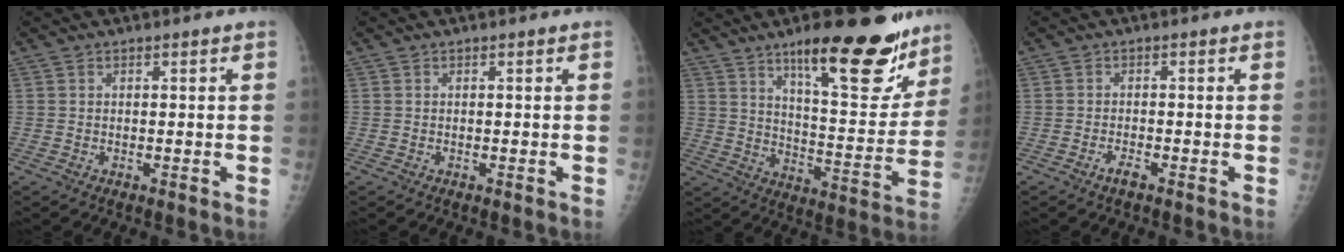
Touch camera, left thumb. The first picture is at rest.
{"total": 0.0}
{"total": 22.1, "force": [14.4, 6.4, 15.5], "torque": [-0.173, -0.081, 0.216]}
{"total": 1.7, "force": [-1.2, 0.4, 1.2], "torque": [-0.029, 0.004, -0.023]}